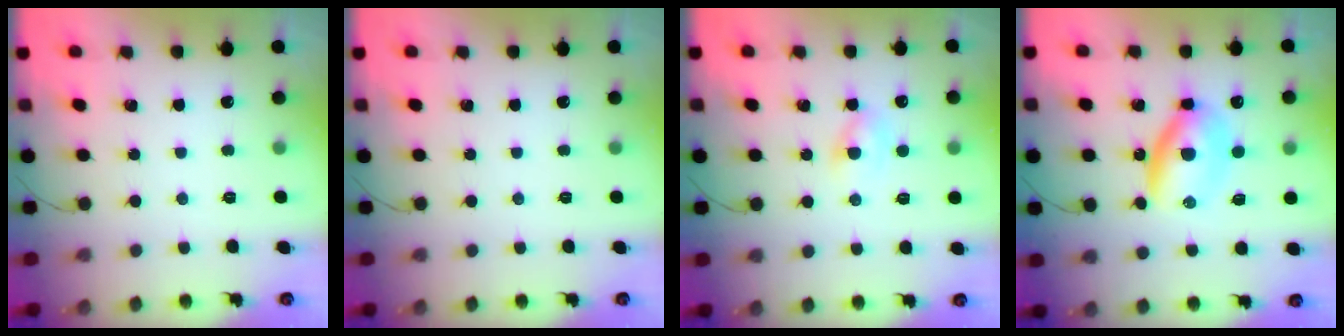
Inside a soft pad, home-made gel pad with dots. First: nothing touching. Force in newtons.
{"total": 0.0}
{"total": 2.4, "press": 2.2, "slide": 1.0}
{"total": 7.4, "press": 7.3, "slide": 0.7}